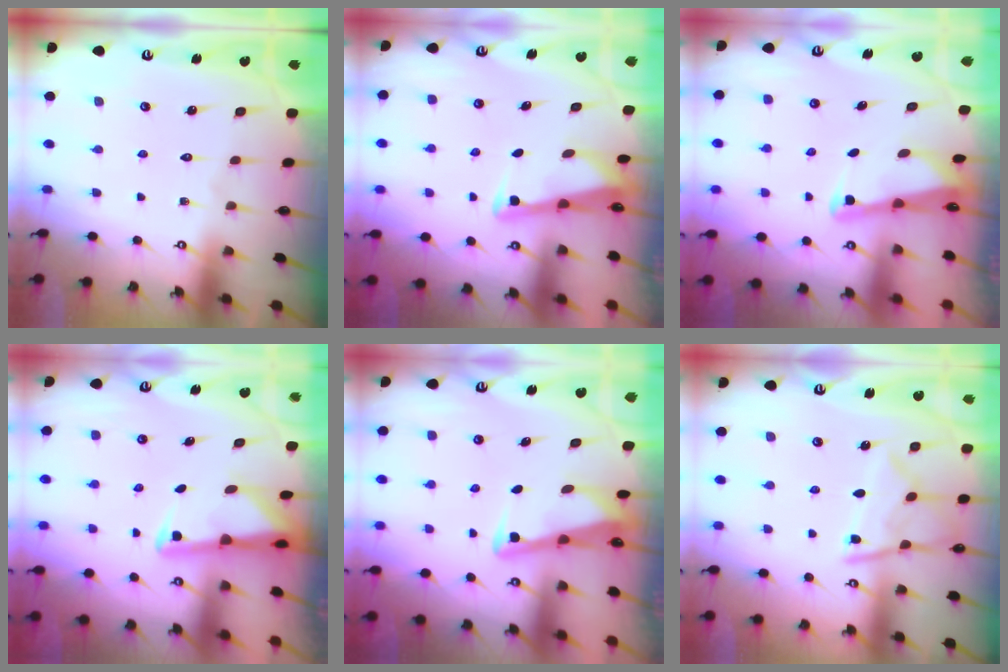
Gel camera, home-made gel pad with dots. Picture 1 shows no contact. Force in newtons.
{"total": 2.9, "press": 2.9, "slide": 0.4}
{"total": 2.5, "press": 2.5, "slide": 0.2}
{"total": 2.8, "press": 2.7, "slide": 0.7}
{"total": 3.3, "press": 3.3, "slide": 0.4}
{"total": 10.7, "press": 10.7, "slide": 1.0}